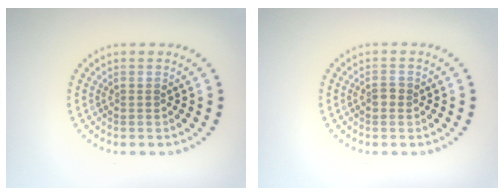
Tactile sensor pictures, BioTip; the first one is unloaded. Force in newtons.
{"total": 1.0, "press": 1.0, "slide": 0.1}